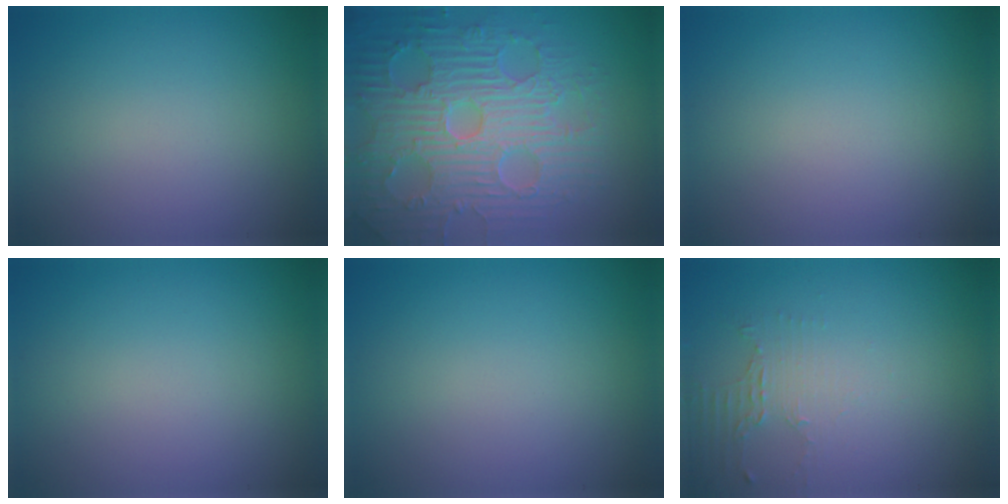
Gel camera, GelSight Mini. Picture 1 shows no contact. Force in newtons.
{"total": 9.4, "press": 6.9, "slide": 6.4}
{"total": 0.0}
{"total": 0.0}
{"total": 0.0}
{"total": 2.0, "press": 1.4, "slide": 1.4}